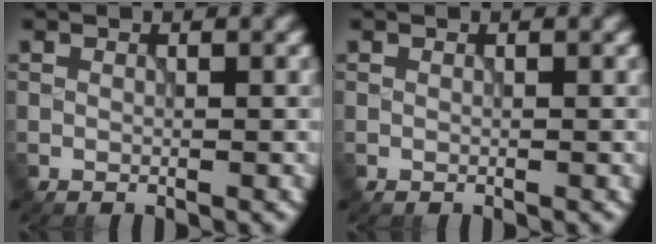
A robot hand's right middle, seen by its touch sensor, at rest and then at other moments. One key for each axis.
{"total": 0.0}